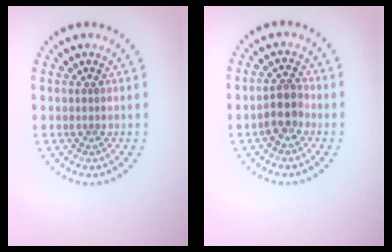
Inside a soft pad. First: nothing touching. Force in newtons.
{"total": 2.5, "press": 2.3, "slide": 1.0}